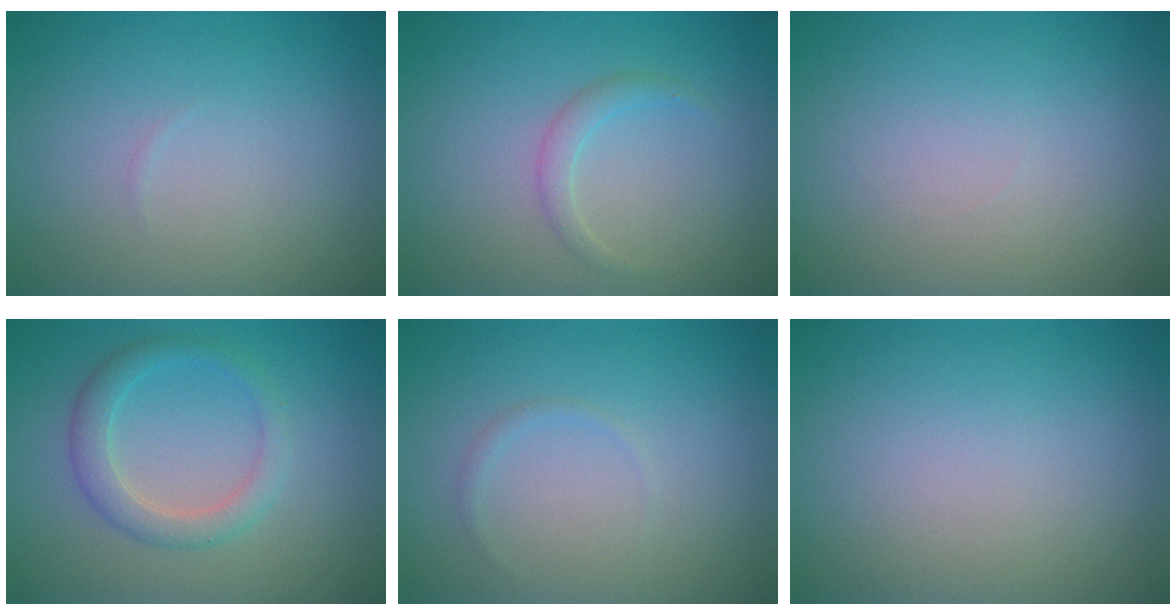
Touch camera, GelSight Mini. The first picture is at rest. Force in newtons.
{"total": 1.3, "press": 1.2, "slide": 0.2}
{"total": 0.0}
{"total": 2.7, "press": 2.7, "slide": 0.2}
{"total": 0.6, "press": 0.6, "slide": 0.1}
{"total": 0.0}